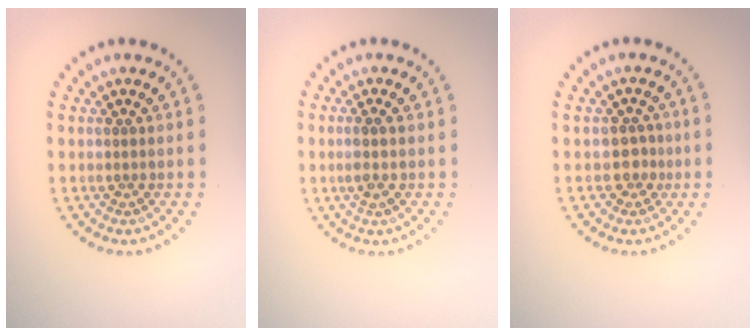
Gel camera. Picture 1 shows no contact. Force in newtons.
{"total": 1.5, "press": 1.3, "slide": 0.8}
{"total": 1.7, "press": 1.4, "slide": 0.9}